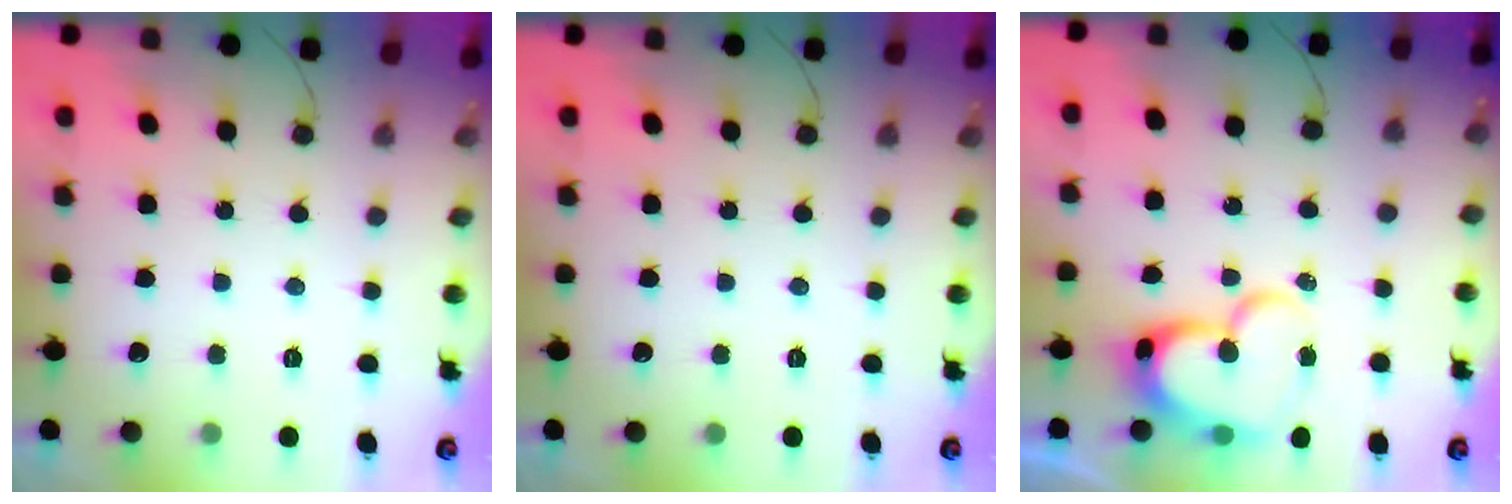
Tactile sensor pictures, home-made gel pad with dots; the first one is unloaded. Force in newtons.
{"total": 0.0}
{"total": 16.5, "press": 16.5, "slide": 1.1}